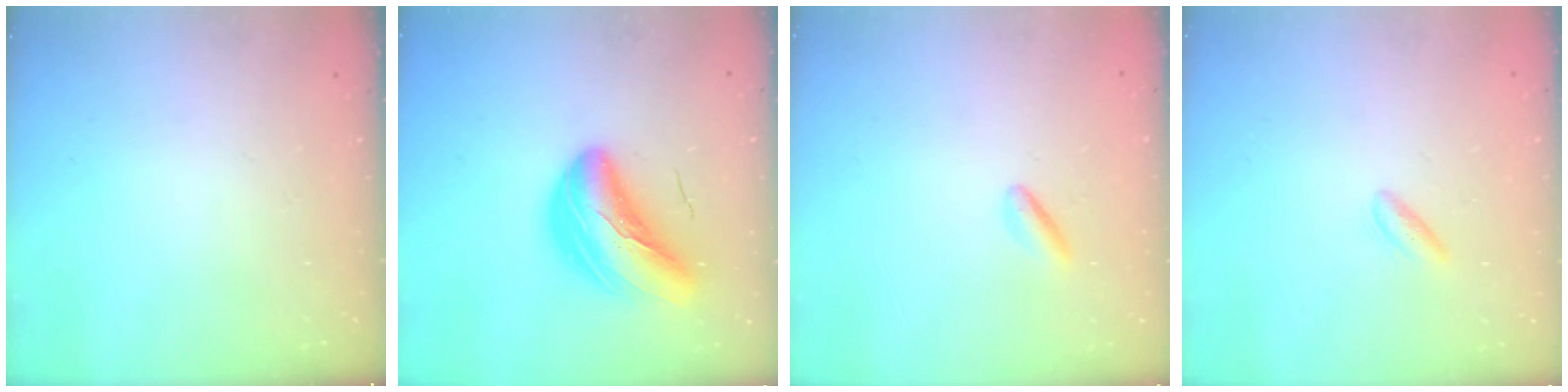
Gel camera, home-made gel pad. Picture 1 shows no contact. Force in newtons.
{"total": 11.3, "press": 10.9, "slide": 3.0}
{"total": 0.8, "press": 0.5, "slide": 0.6}
{"total": 2.0, "press": 1.7, "slide": 1.2}